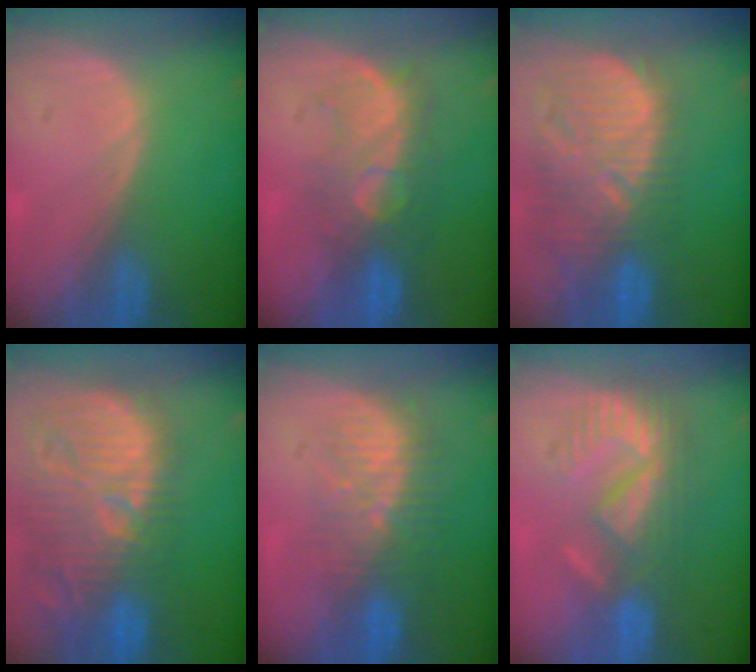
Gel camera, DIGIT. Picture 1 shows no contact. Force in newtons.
{"total": 8.0, "press": 7.8, "slide": 1.9}
{"total": 13.0, "press": 11.4, "slide": 6.2}
{"total": 15.0, "press": 13.1, "slide": 7.2}
{"total": 8.4, "press": 7.8, "slide": 3.0}
{"total": 9.2, "press": 8.0, "slide": 4.6}